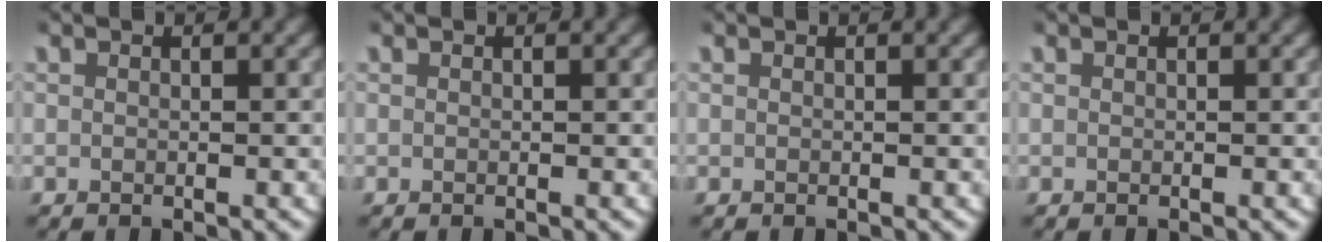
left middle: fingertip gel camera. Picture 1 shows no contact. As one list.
[{"total": 0.0}, {"total": 0.0}, {"total": 0.0}]